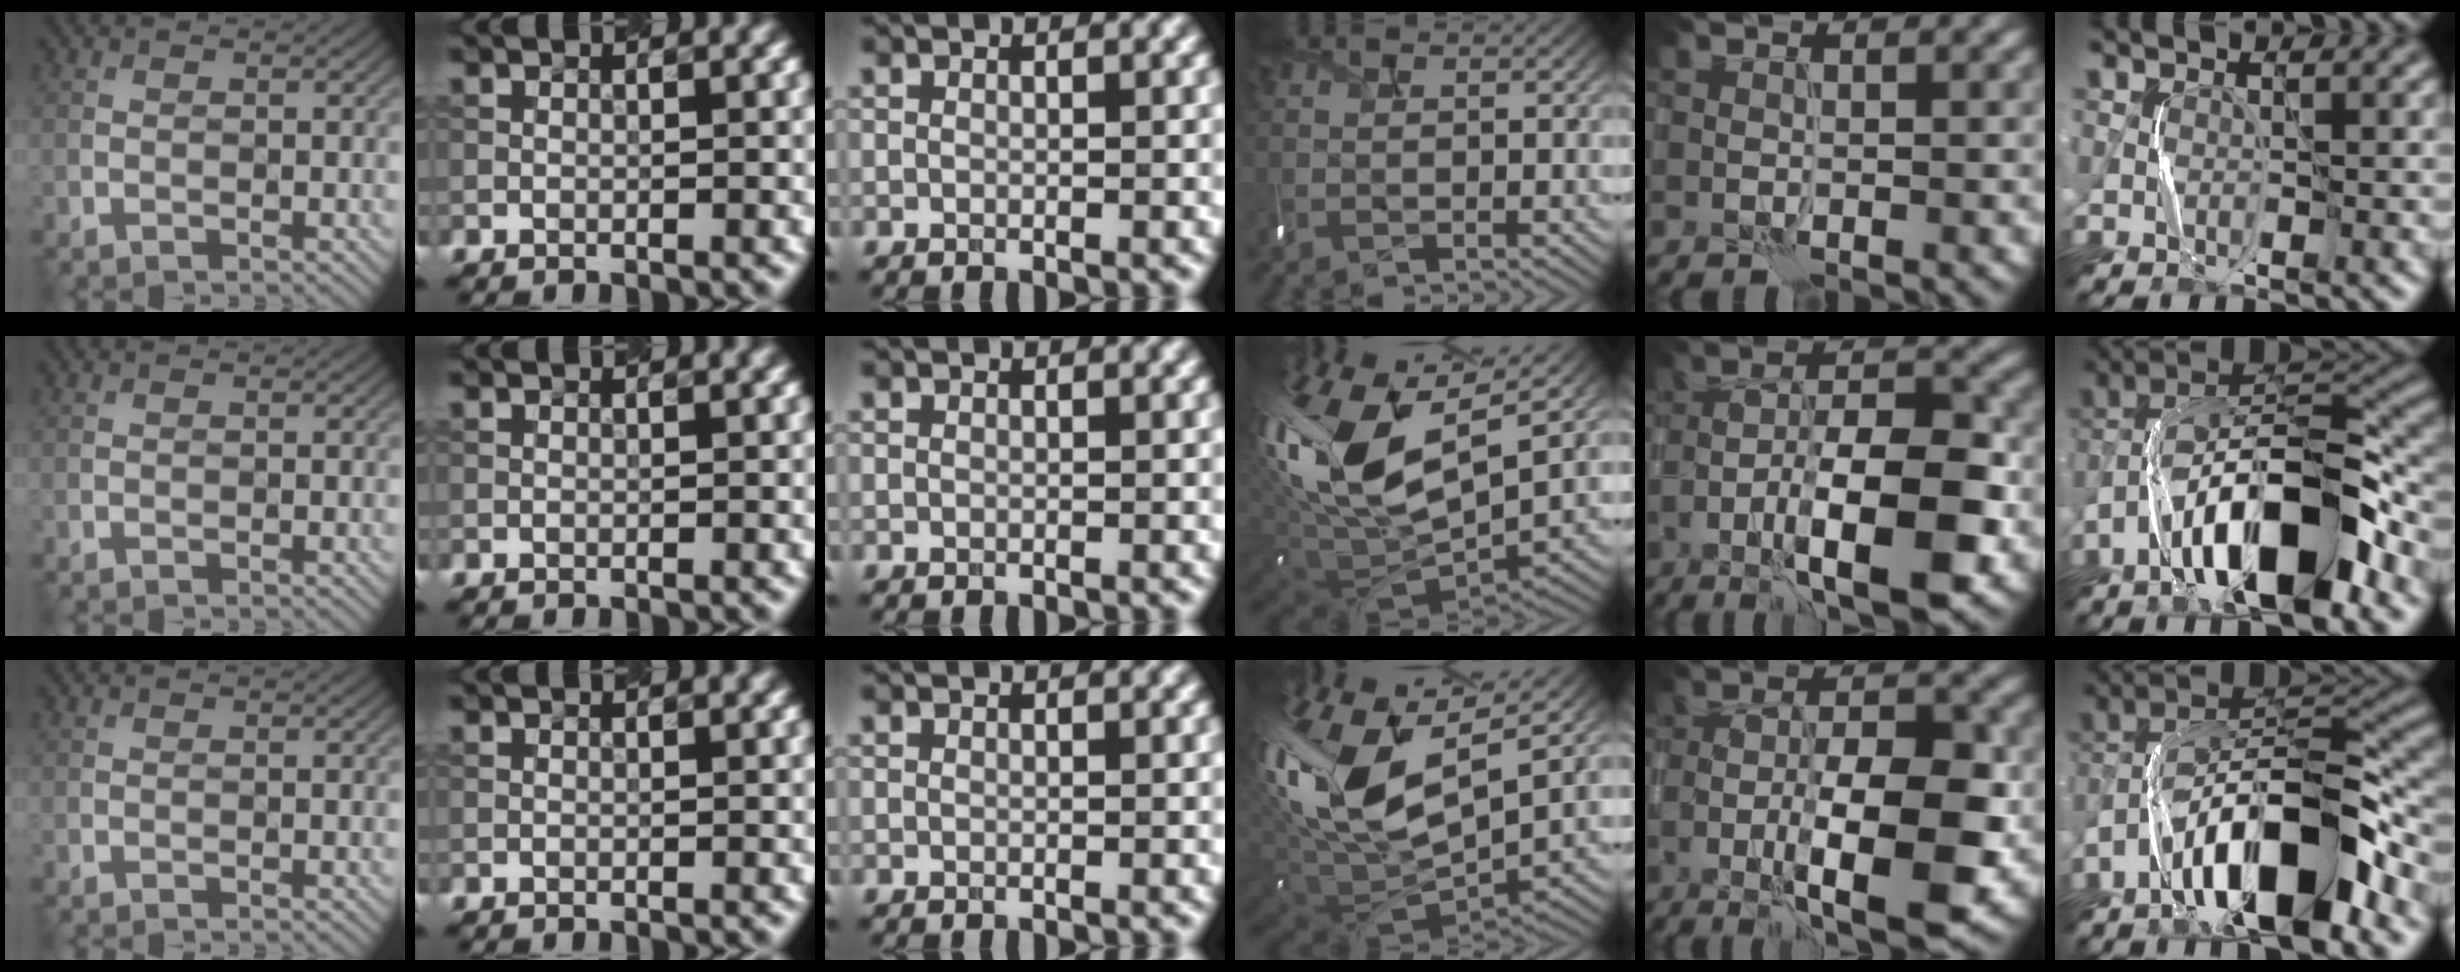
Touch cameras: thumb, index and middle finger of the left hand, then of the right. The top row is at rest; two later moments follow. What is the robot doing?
{"motion": "shake", "object": "box of matches"}